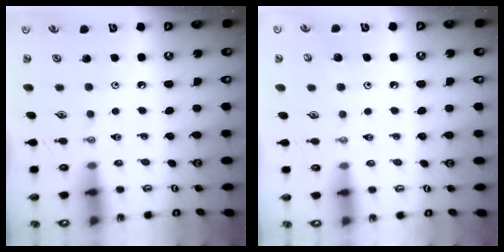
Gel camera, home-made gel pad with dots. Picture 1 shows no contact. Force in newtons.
{"total": 4.4, "press": 4.4, "slide": 0.5}